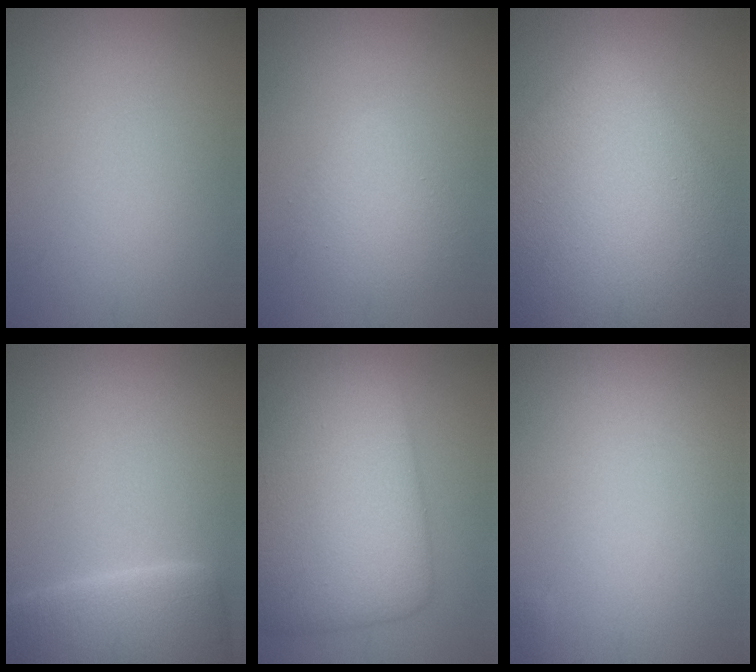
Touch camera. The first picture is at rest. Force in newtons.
{"total": 2.5, "press": 2.5, "slide": 0.2}
{"total": 13.7, "press": 13.7, "slide": 0.6}
{"total": 7.2, "press": 7.1, "slide": 0.3}
{"total": 11.3, "press": 11.3, "slide": 0.1}
{"total": 0.0}